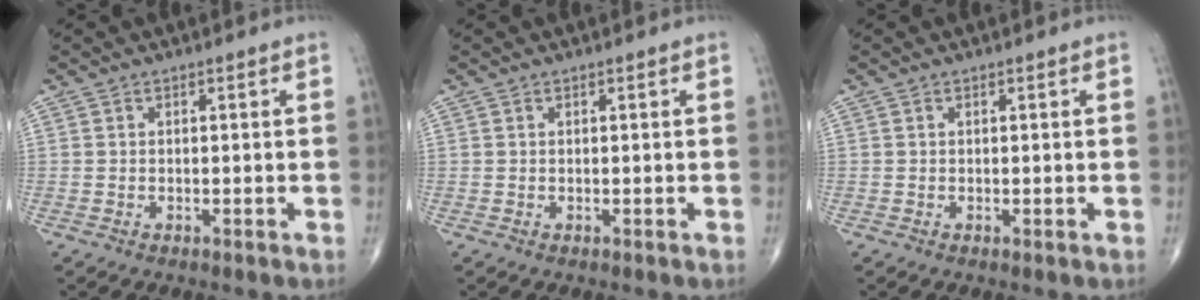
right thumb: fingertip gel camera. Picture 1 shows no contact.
{"total": 0.0}
{"total": 0.0}